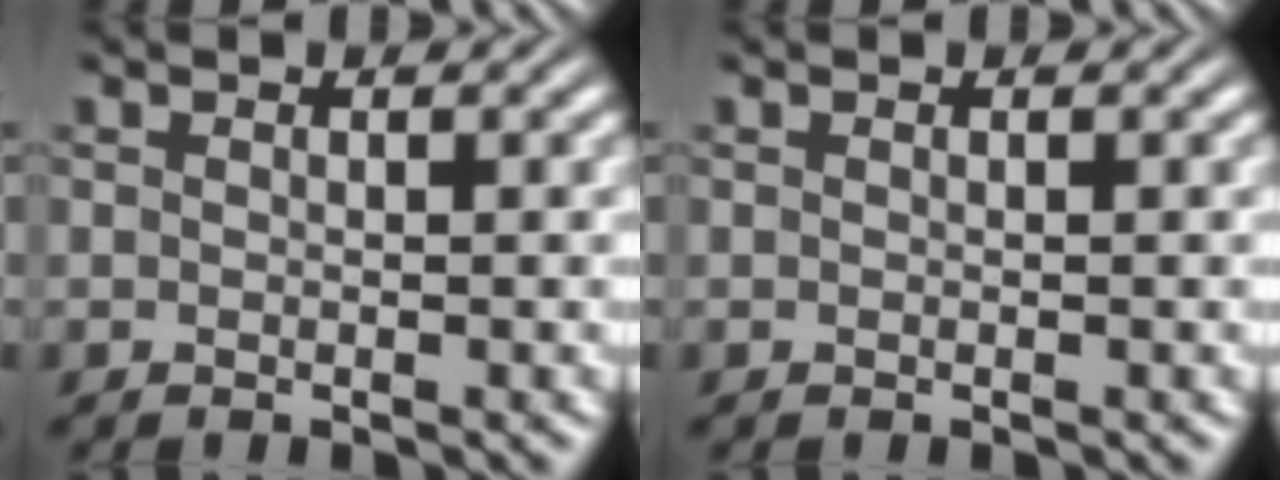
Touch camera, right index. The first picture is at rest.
{"total": 0.0}